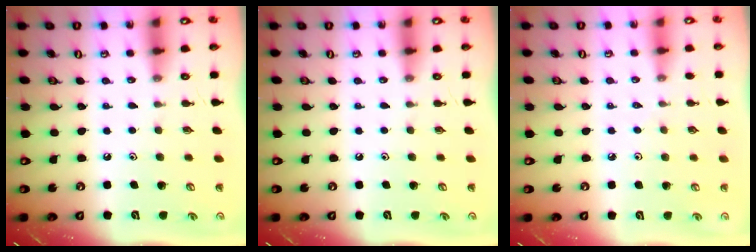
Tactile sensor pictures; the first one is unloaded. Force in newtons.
{"total": 0.0}
{"total": 1.7, "press": 1.6, "slide": 0.4}